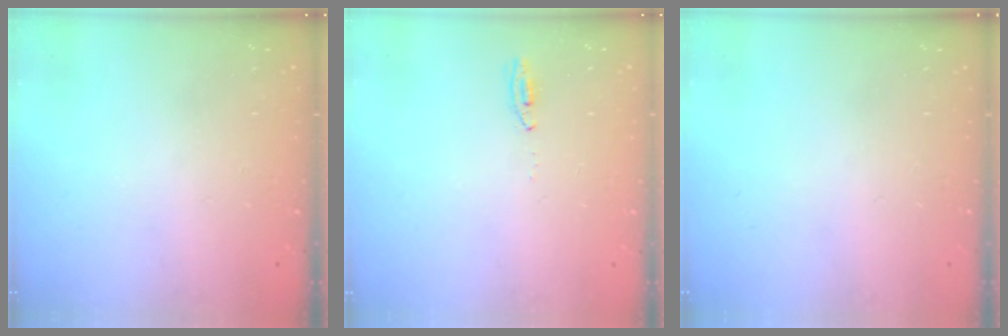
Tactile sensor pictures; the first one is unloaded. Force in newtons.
{"total": 3.0, "press": 2.8, "slide": 1.2}
{"total": 0.0}